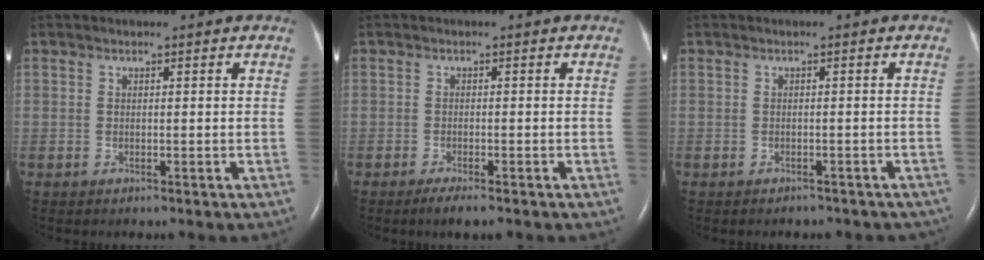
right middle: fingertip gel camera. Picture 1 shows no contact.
{"total": 3.0, "force": [-2.2, 0.4, 2.0], "torque": [-0.034, -0.007, -0.035]}
{"total": 4.5, "force": [-3.9, 1.9, 1.1], "torque": [-0.009, 0.000, -0.038]}